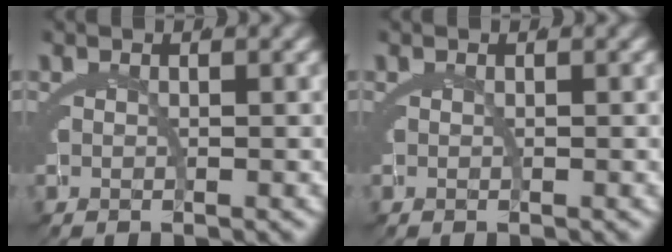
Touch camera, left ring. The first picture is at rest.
{"total": 0.0}